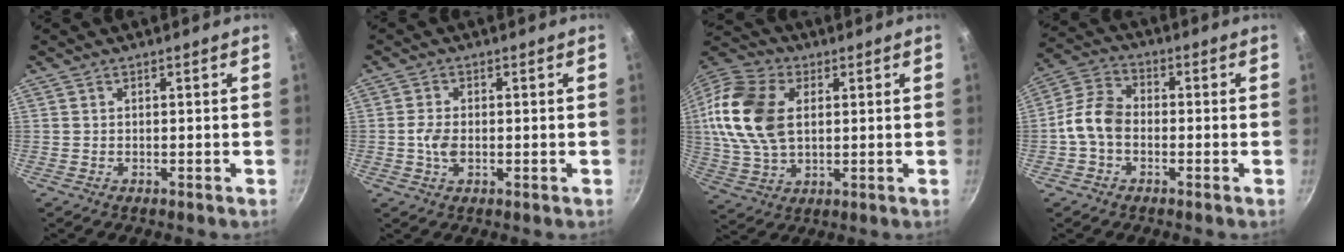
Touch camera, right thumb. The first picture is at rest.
{"total": 3.8, "force": [-0.4, 2.3, 3.0], "torque": [-0.060, 0.004, -0.010]}
{"total": 17.7, "force": [2.9, 11.6, 13.0], "torque": [-0.250, 0.008, 0.050]}
{"total": 8.0, "force": [-1.8, 5.7, 5.3], "torque": [-0.094, 0.032, -0.051]}